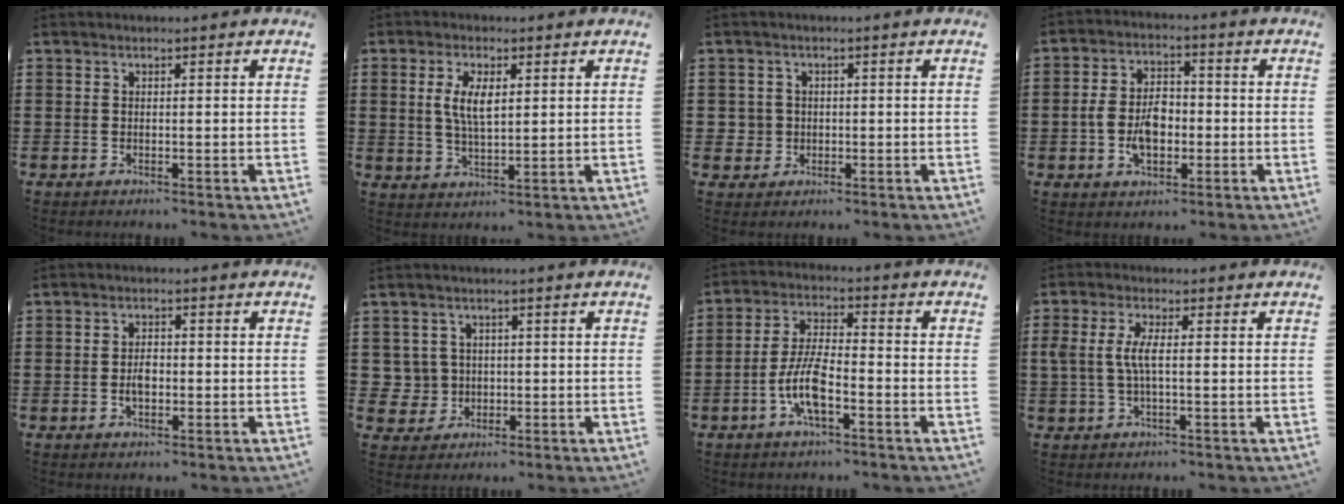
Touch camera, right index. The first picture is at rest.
{"total": 5.2, "force": [1.1, 2.2, 4.6], "torque": [-0.096, 0.007, 0.017]}
{"total": 2.5, "force": [-0.3, 2.5, 0.5], "torque": [-0.022, 0.005, -0.009]}
{"total": 6.7, "force": [-1.3, 4.6, 4.7], "torque": [-0.102, 0.007, -0.031]}
{"total": 2.5, "force": [-0.5, 1.5, 2.0], "torque": [-0.038, 0.004, -0.009]}
{"total": 3.7, "force": [0.1, 3.6, 0.4], "torque": [-0.028, 0.010, 0.001]}
{"total": 7.6, "force": [-3.0, 2.4, 6.6], "torque": [-0.149, -0.007, -0.061]}
{"total": 4.3, "force": [-0.1, 1.3, 4.1], "torque": [-0.097, -0.005, -0.011]}